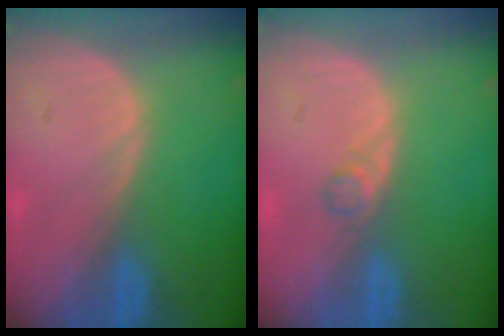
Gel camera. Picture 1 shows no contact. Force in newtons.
{"total": 1.4, "press": 1.4, "slide": 0.1}